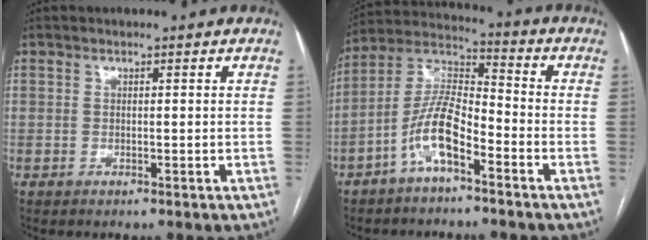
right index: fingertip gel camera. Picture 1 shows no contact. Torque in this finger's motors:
{"motor_torque": [0.36, -0.32, 0.07, 0.02]}